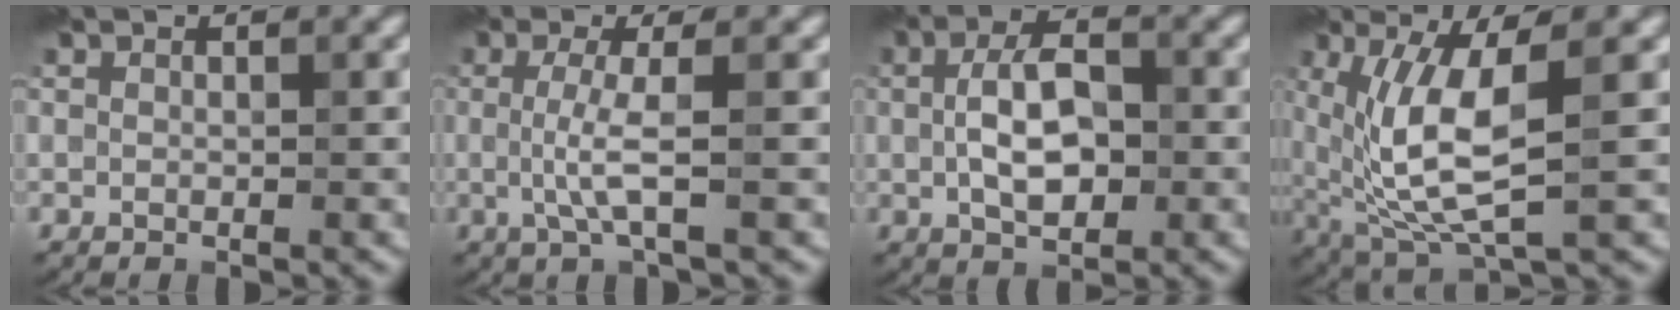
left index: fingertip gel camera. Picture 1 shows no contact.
{"total": 2.8, "force": [-0.2, 0.3, 2.8], "torque": [-0.062, -0.004, -0.005]}
{"total": 5.1, "force": [-0.1, 2.8, 4.3], "torque": [-0.079, 0.004, -0.005]}
{"total": 7.4, "force": [0.7, 2.2, 7.0], "torque": [-0.155, -0.009, 0.020]}